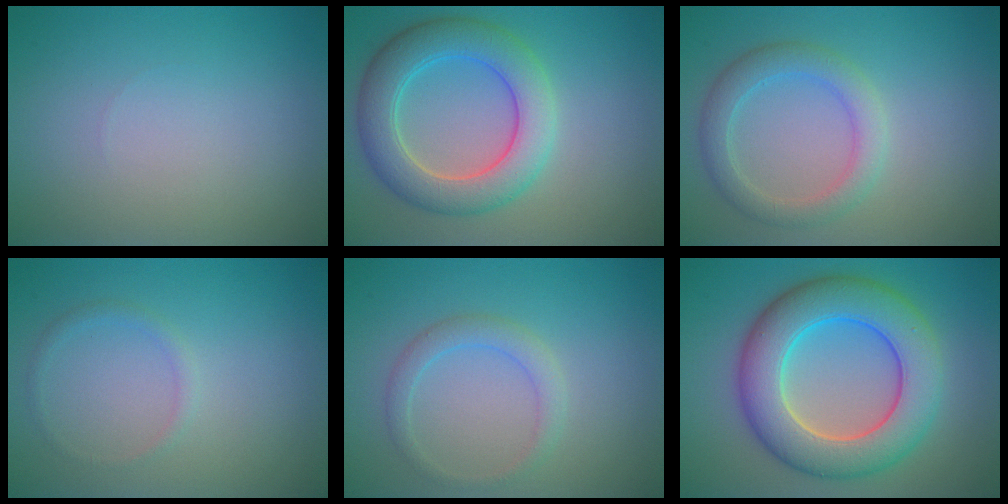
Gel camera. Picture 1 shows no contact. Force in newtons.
{"total": 6.4, "press": 6.4, "slide": 0.1}
{"total": 3.3, "press": 3.3, "slide": 0.2}
{"total": 0.9, "press": 0.9, "slide": 0.1}
{"total": 2.0, "press": 2.0, "slide": 0.3}
{"total": 9.3, "press": 9.3, "slide": 0.3}